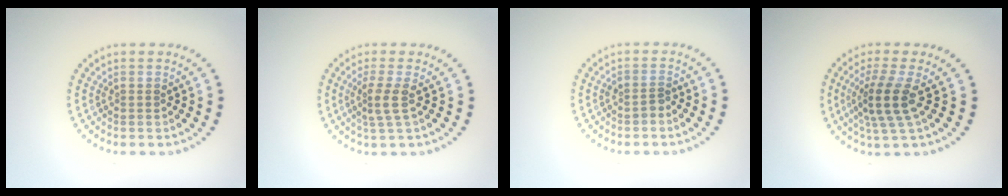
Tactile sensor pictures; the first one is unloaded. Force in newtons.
{"total": 2.2, "press": 1.7, "slide": 1.4}
{"total": 1.0, "press": 0.8, "slide": 0.6}
{"total": 3.6, "press": 2.7, "slide": 2.5}